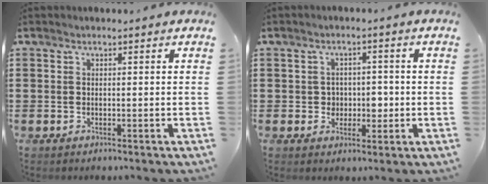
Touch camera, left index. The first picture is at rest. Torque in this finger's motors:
{"motor_torque": [0.04, 0.02, 0.06, 0.03]}